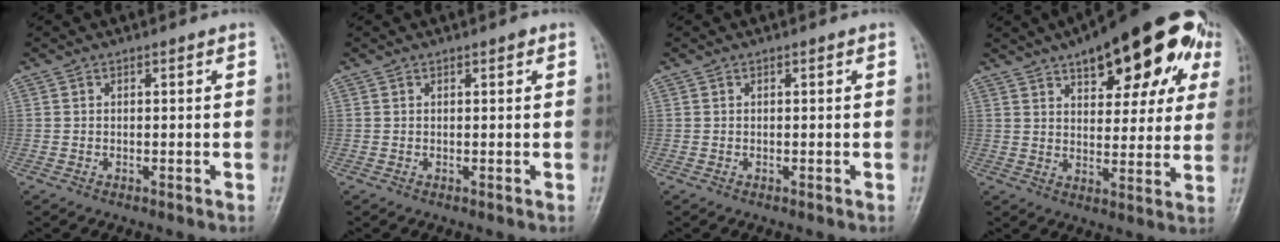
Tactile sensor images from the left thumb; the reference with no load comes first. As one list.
[{"total": 0.9, "force": [0.5, 0.5, 0.5], "torque": [0.001, 0.000, 0.003]}, {"total": 0.0}, {"total": 23.0, "force": [11.8, 9.8, 17.2], "torque": [-0.203, -0.004, 0.162]}]